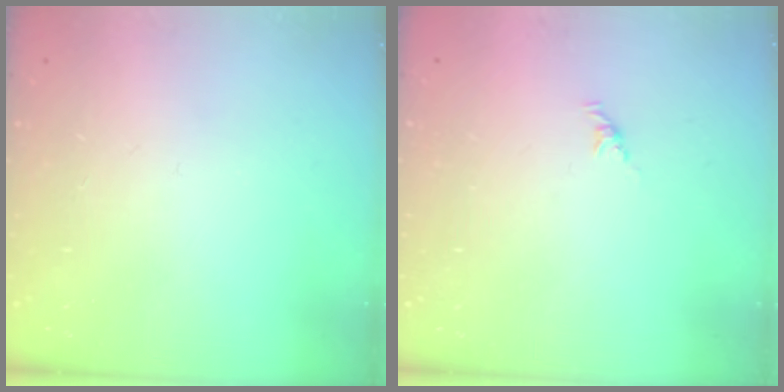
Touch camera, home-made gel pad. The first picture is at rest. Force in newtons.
{"total": 2.1, "press": 2.0, "slide": 0.7}